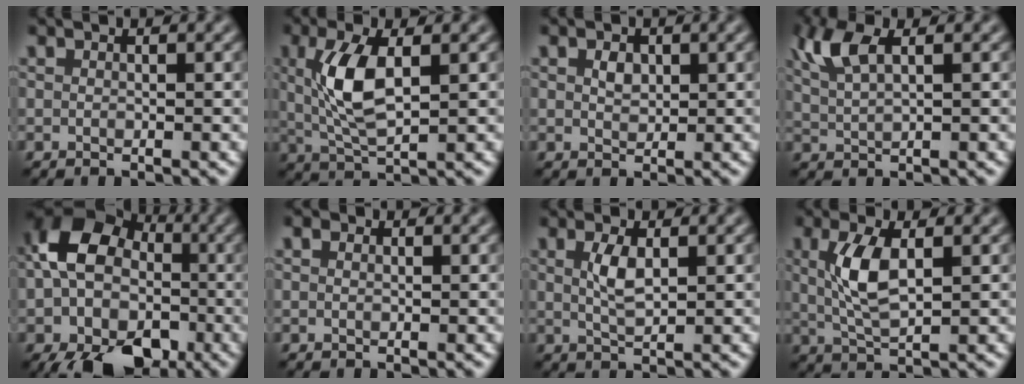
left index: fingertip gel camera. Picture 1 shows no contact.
{"total": 5.6, "force": [0.9, 2.1, 5.1], "torque": [-0.110, 0.006, 0.019]}
{"total": 1.4, "force": [0.5, 1.0, 0.8], "torque": [-0.016, 0.001, 0.009]}
{"total": 4.1, "force": [2.1, 1.4, 3.2], "torque": [-0.079, 0.007, 0.044]}
{"total": 15.6, "force": [-4.4, 12.2, 8.7], "torque": [-0.128, -0.015, -0.100]}
{"total": 0.6, "force": [0.4, 0.3, 0.3], "torque": [-0.011, -0.002, 0.001]}
{"total": 2.5, "force": [0.7, 0.9, 2.2], "torque": [-0.050, 0.002, 0.014]}
{"total": 4.5, "force": [0.9, 1.7, 4.1], "torque": [-0.093, 0.005, 0.018]}